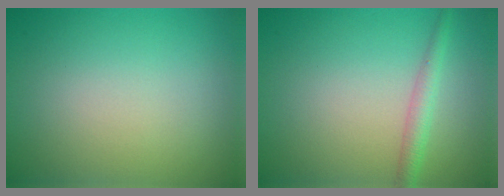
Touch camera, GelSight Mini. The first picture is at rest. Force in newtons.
{"total": 2.0, "press": 2.0, "slide": 0.1}